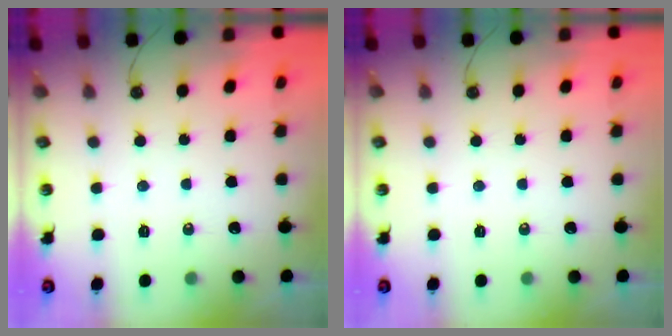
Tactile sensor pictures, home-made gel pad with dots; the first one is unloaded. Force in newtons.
{"total": 0.0}